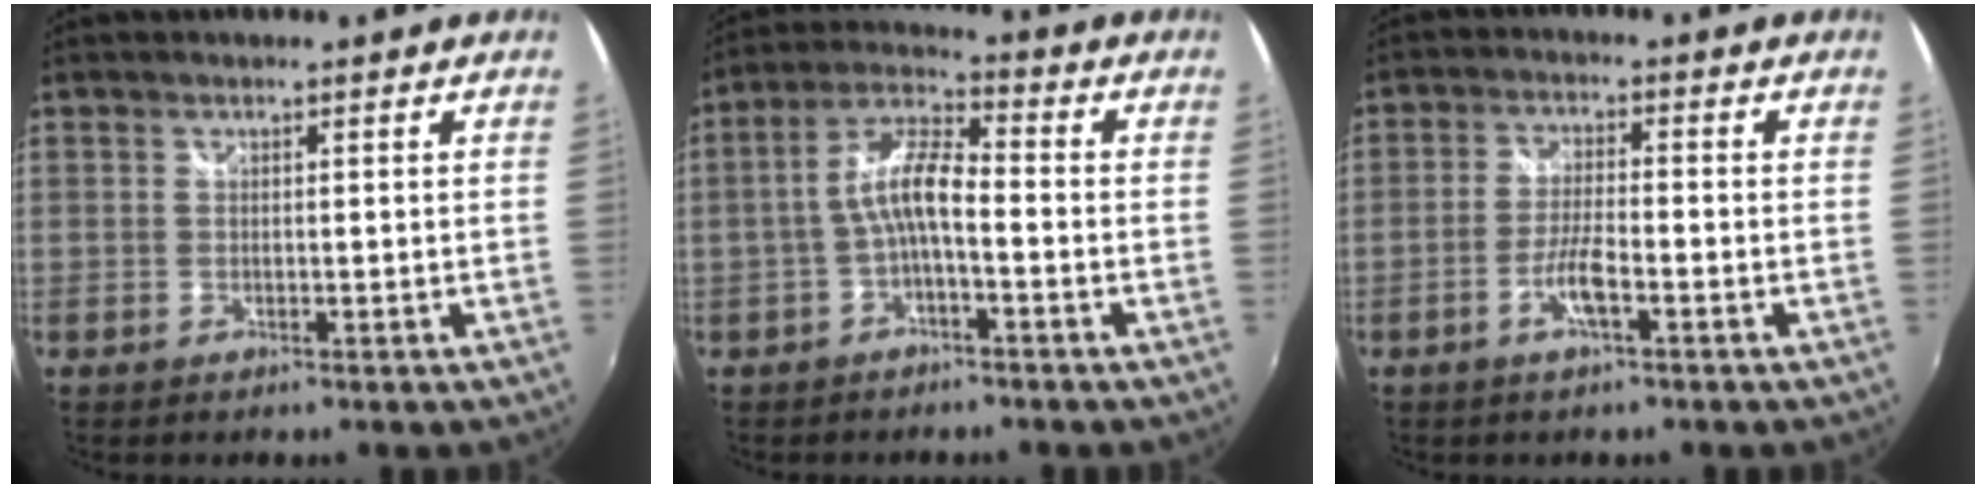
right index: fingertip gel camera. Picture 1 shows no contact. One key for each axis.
{"total": 7.1, "fx": -2.0, "fy": 1.8, "fz": 6.6, "tx": -0.145, "ty": 0.019, "tz": -0.040}
{"total": 5.0, "fx": -2.6, "fy": 0.7, "fz": 4.2, "tx": -0.090, "ty": 0.000, "tz": -0.049}